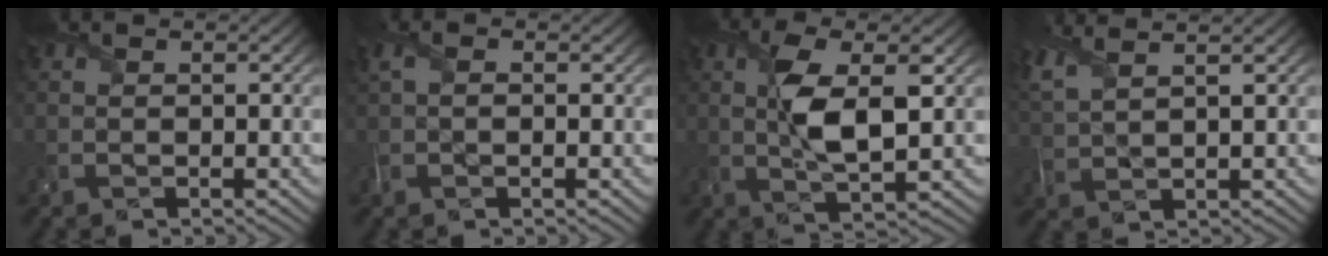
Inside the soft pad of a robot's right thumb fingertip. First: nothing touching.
{"total": 2.4, "force": [0.4, 1.2, 2.0], "torque": [-0.051, 0.004, 0.003]}
{"total": 7.3, "force": [1.1, 2.3, 6.8], "torque": [-0.138, -0.001, 0.020]}
{"total": 6.5, "force": [4.5, 1.8, 4.3], "torque": [-0.102, 0.023, 0.083]}